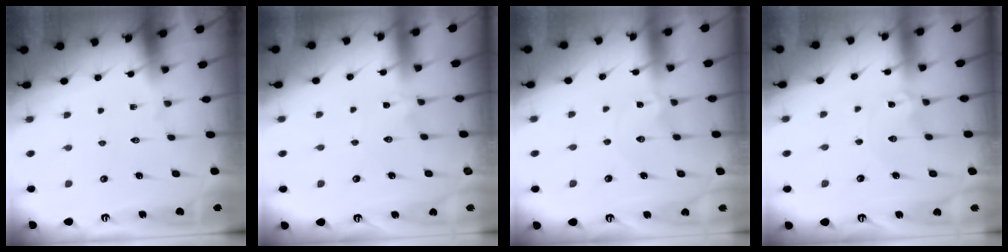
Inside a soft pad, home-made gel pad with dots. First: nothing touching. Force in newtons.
{"total": 2.1, "press": 2.1, "slide": 0.2}
{"total": 0.0}
{"total": 0.7, "press": 0.7, "slide": 0.1}